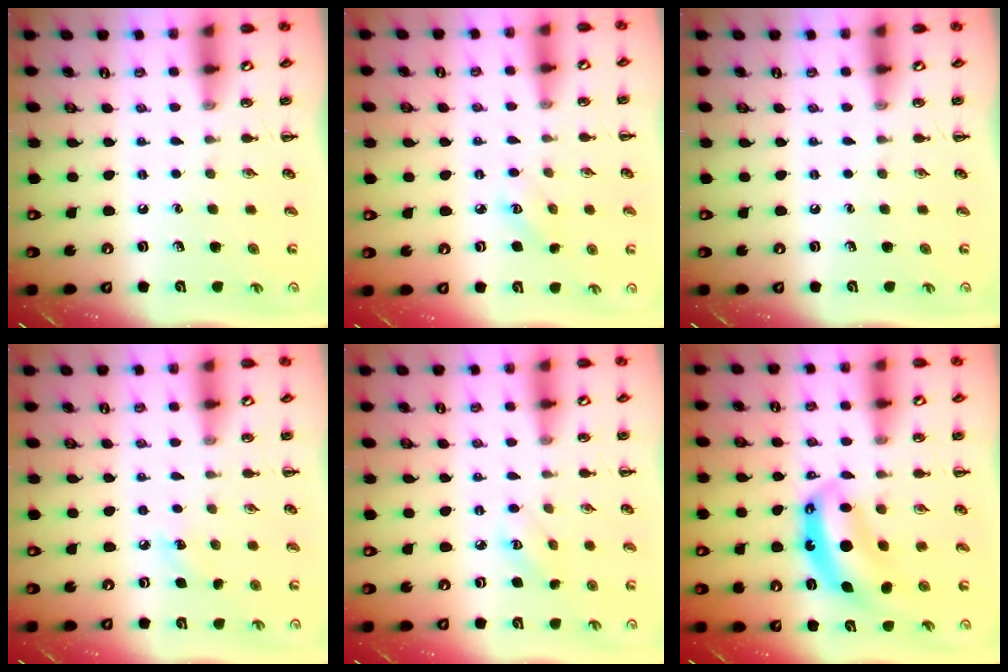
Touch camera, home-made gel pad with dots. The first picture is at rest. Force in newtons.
{"total": 2.9, "press": 2.8, "slide": 0.8}
{"total": 0.0}
{"total": 5.2, "press": 5.0, "slide": 1.6}
{"total": 3.6, "press": 3.5, "slide": 1.1}
{"total": 8.1, "press": 7.9, "slide": 2.0}